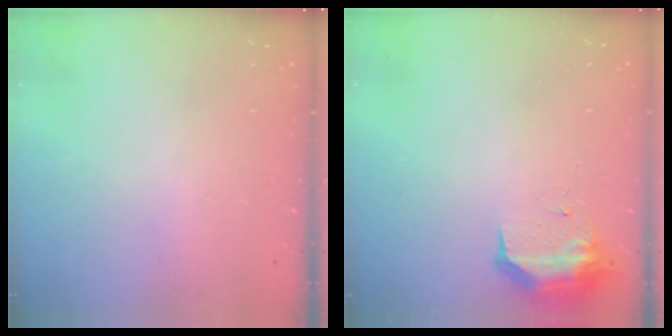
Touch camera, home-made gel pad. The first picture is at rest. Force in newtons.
{"total": 9.0, "press": 9.0, "slide": 0.6}